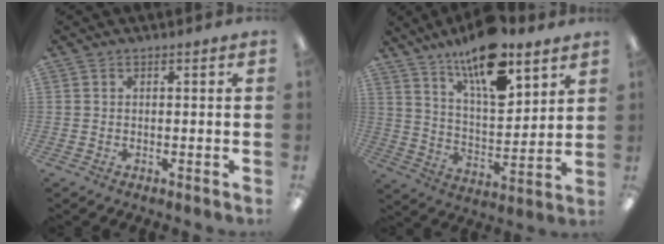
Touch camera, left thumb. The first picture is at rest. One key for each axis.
{"total": 16.7, "fx": 12.1, "fy": 5.6, "fz": 10.1, "tx": -0.167, "ty": -0.069, "tz": 0.202}